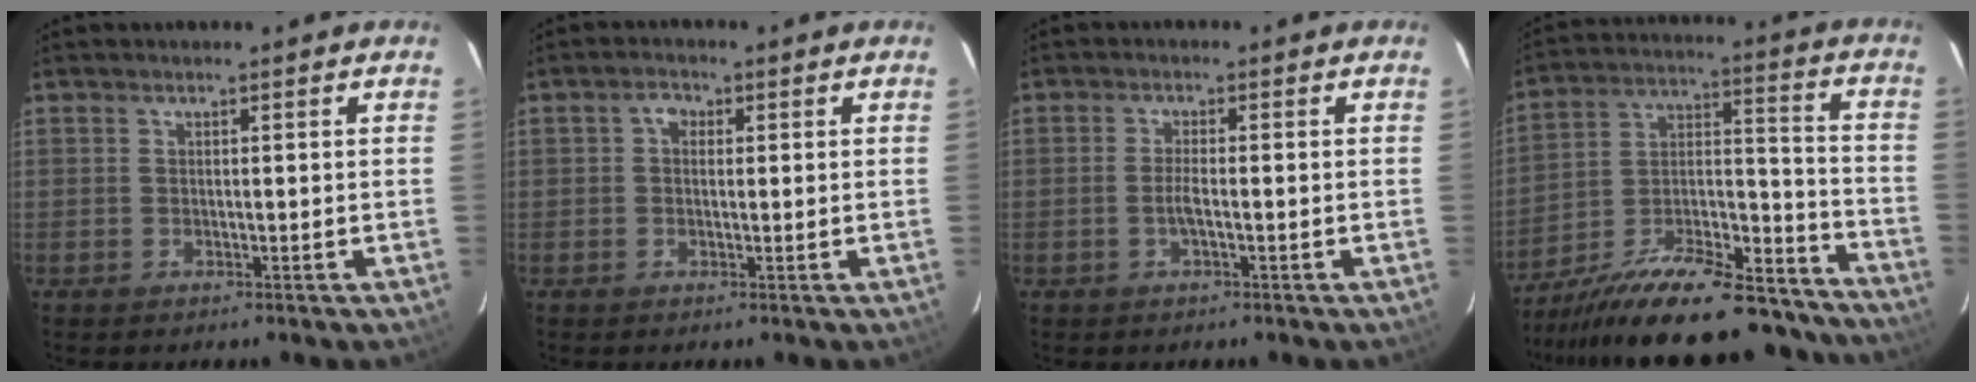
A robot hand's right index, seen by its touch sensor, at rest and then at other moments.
{"total": 2.2, "force": [0.3, 1.8, 1.1], "torque": [-0.018, 0.010, 0.003]}
{"total": 2.4, "force": [-0.7, 0.3, 2.2], "torque": [-0.045, 0.002, -0.015]}
{"total": 29.5, "force": [-24.0, 8.8, 14.6], "torque": [-0.245, 0.008, -0.345]}